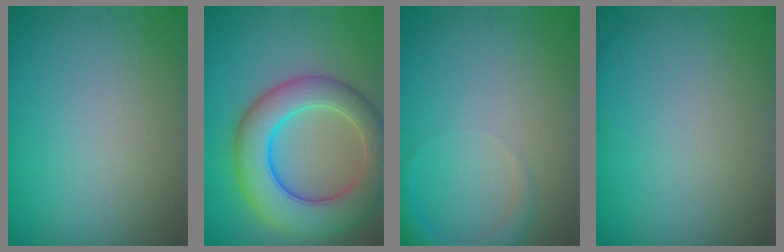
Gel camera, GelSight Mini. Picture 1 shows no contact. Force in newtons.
{"total": 9.0, "press": 9.0, "slide": 0.6}
{"total": 2.2, "press": 2.2, "slide": 0.2}
{"total": 0.0}